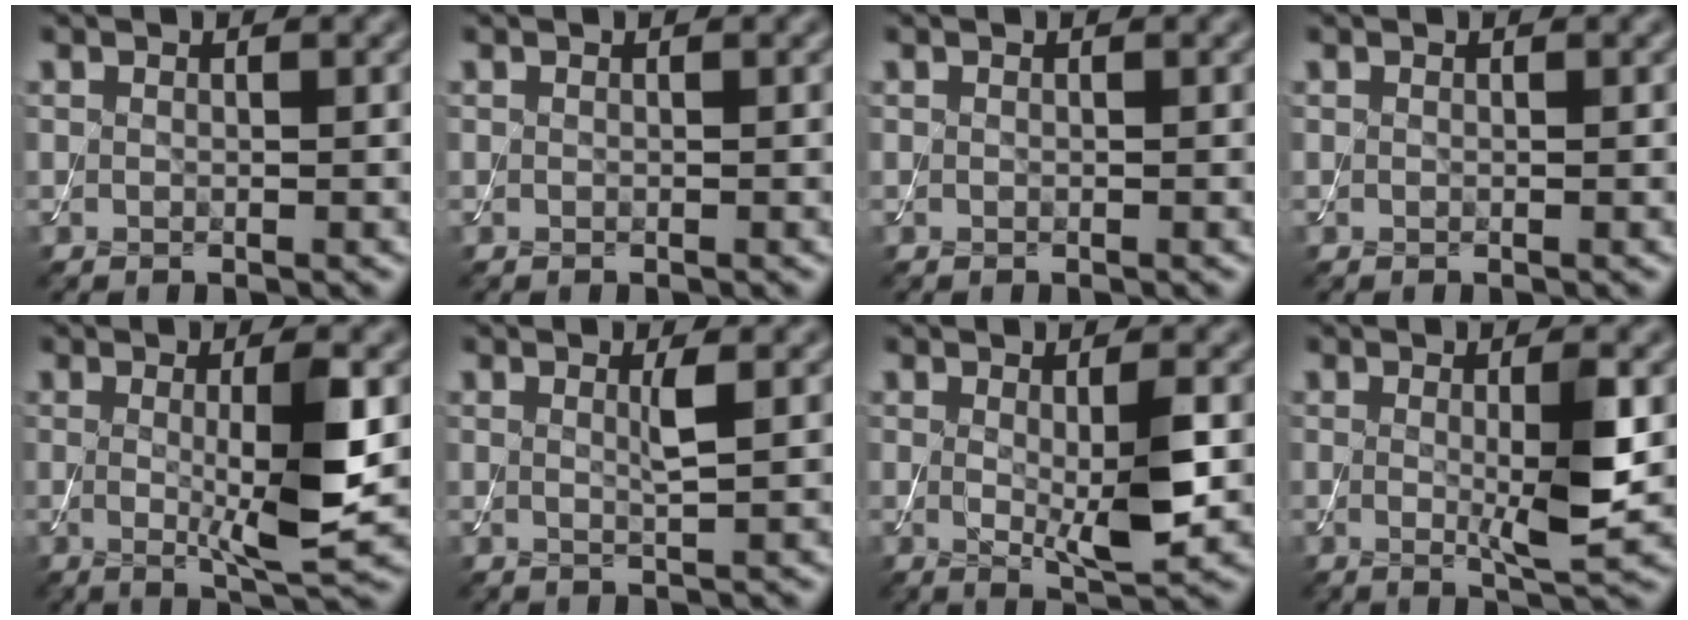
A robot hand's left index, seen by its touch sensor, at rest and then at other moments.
{"total": 0.0}
{"total": 0.0}
{"total": 0.0}
{"total": 6.2, "force": [0.1, 1.0, 6.1], "torque": [-0.103, -0.012, 0.004]}
{"total": 1.6, "force": [0.5, 0.2, 1.5], "torque": [-0.027, -0.003, 0.003]}
{"total": 4.3, "force": [0.1, 0.7, 4.2], "torque": [-0.070, -0.010, 0.006]}
{"total": 4.5, "force": [0.1, 0.6, 4.4], "torque": [-0.073, -0.011, 0.004]}